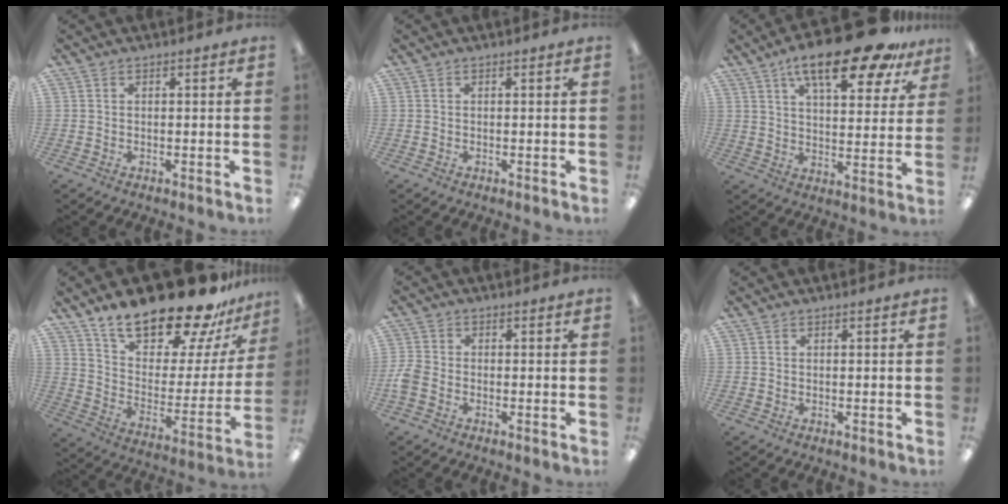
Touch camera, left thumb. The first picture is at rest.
{"total": 0.0}
{"total": 18.9, "force": [12.2, 6.0, 13.1], "torque": [-0.197, -0.062, 0.194]}
{"total": 22.9, "force": [18.7, 7.5, 10.9], "torque": [-0.170, -0.133, 0.318]}
{"total": 3.5, "force": [-1.6, 2.3, 2.1], "torque": [-0.045, 0.003, -0.030]}
{"total": 0.0}